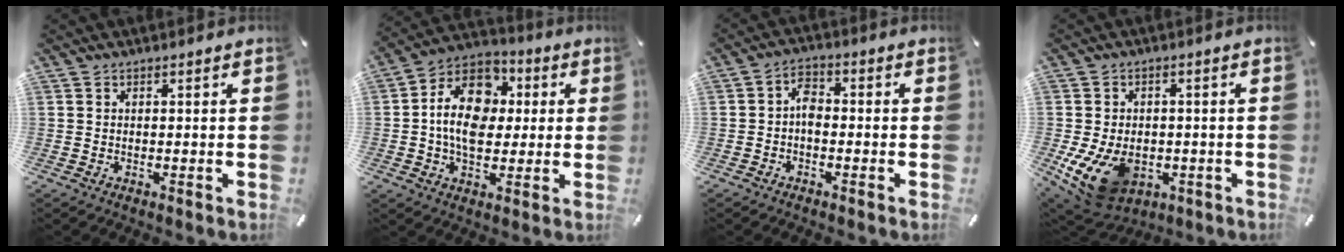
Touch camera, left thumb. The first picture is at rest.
{"total": 14.9, "force": [0.3, 11.2, 9.8], "torque": [-0.180, 0.015, 0.007]}
{"total": 4.5, "force": [-1.1, 2.9, 3.3], "torque": [-0.064, 0.014, -0.022]}
{"total": 12.4, "force": [-4.0, 8.9, 7.6], "torque": [-0.151, 0.012, -0.064]}